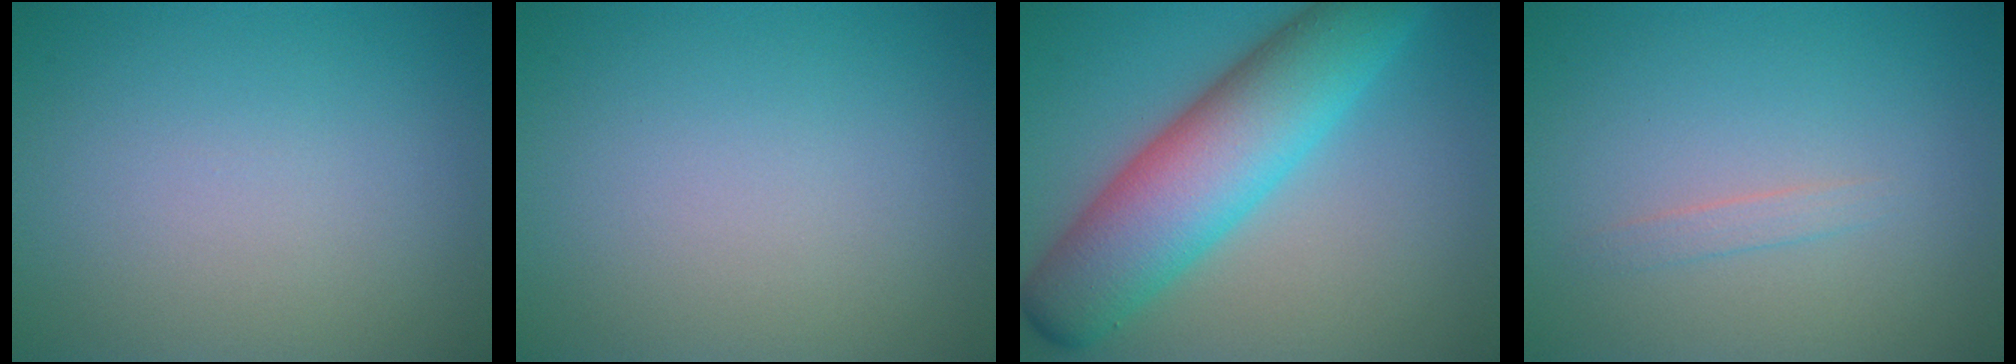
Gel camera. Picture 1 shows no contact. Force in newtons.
{"total": 0.0}
{"total": 9.8, "press": 9.8, "slide": 0.2}
{"total": 0.9, "press": 0.9, "slide": 0.1}